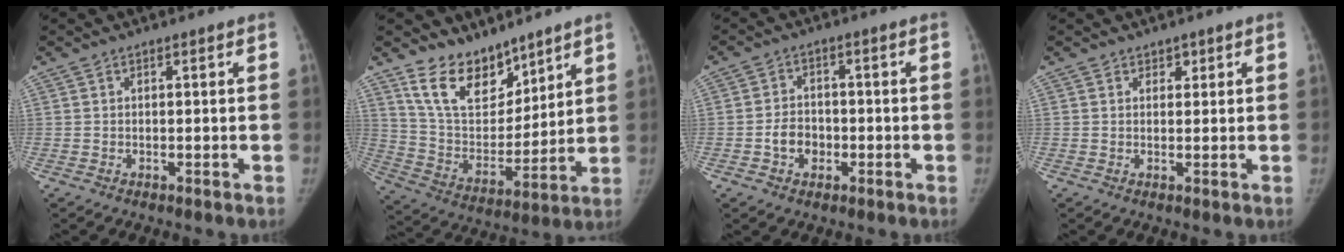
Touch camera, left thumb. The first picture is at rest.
{"total": 14.7, "force": [11.0, 7.7, 6.0], "torque": [-0.064, -0.072, 0.217]}
{"total": 4.8, "force": [-1.5, 3.8, 2.6], "torque": [-0.025, 0.015, -0.030]}
{"total": 1.5, "force": [1.0, 1.0, 0.5], "torque": [0.007, -0.005, 0.013]}